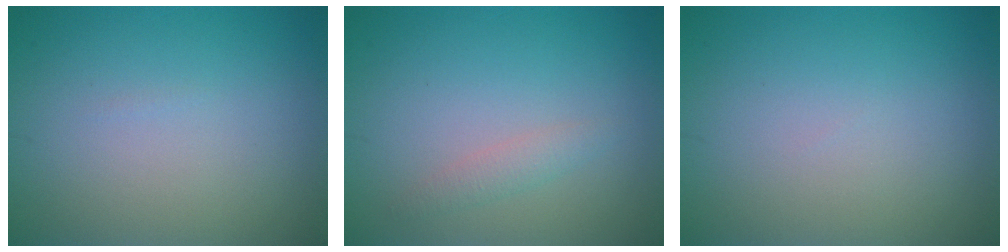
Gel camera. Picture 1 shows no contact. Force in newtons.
{"total": 1.2, "press": 1.2, "slide": 0.0}
{"total": 0.0}